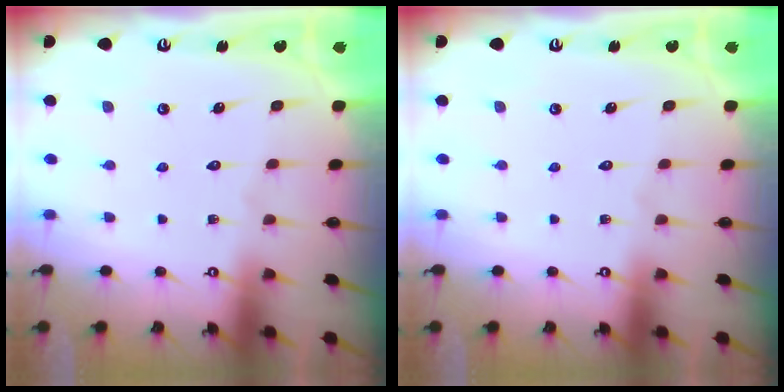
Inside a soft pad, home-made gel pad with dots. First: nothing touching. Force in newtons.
{"total": 0.0}